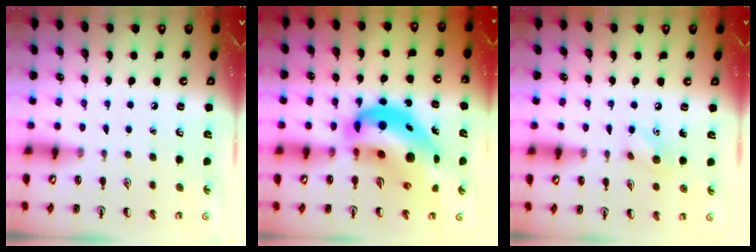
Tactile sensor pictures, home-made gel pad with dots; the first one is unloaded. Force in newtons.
{"total": 20.8, "press": 20.0, "slide": 5.8}
{"total": 6.3, "press": 6.2, "slide": 0.9}